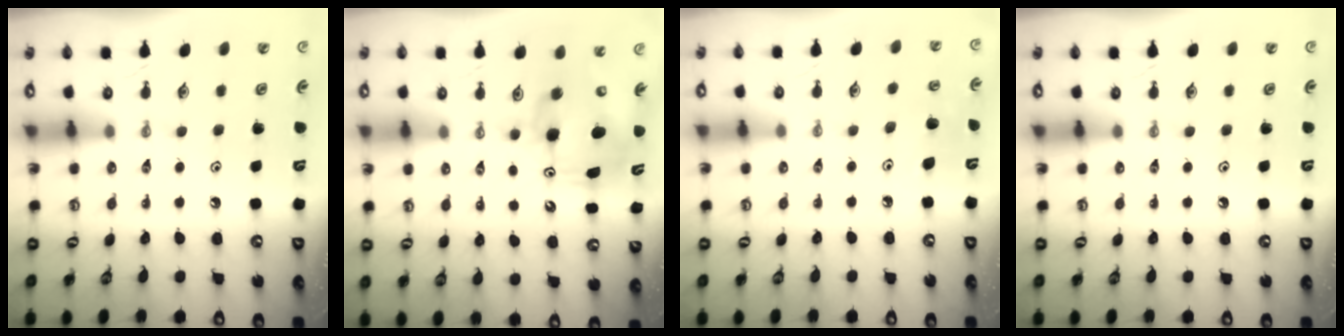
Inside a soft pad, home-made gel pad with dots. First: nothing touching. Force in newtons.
{"total": 8.9, "press": 8.7, "slide": 1.8}
{"total": 6.8, "press": 6.6, "slide": 1.8}
{"total": 0.0}